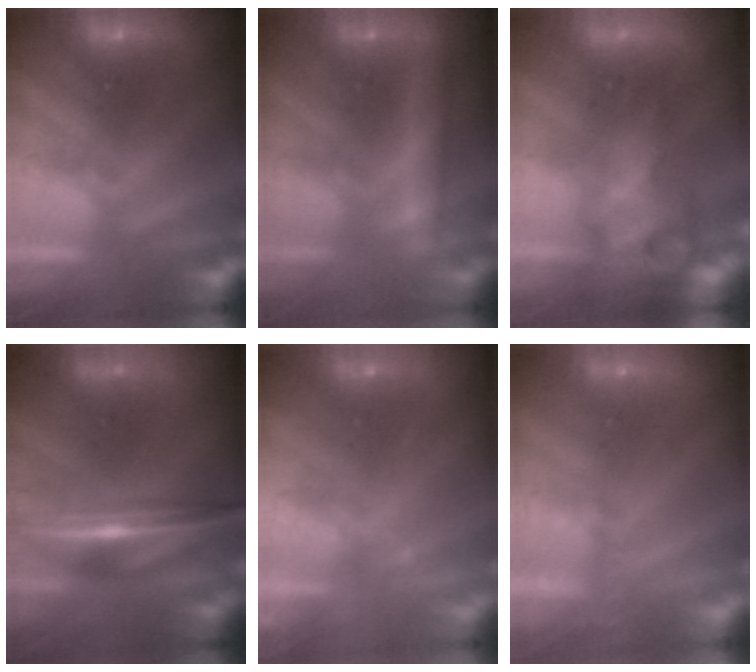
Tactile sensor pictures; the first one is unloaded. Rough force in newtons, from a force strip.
{"total": 2.4}
{"total": 7.5}
{"total": 7.8}
{"total": 2.2}
{"total": 2.4}